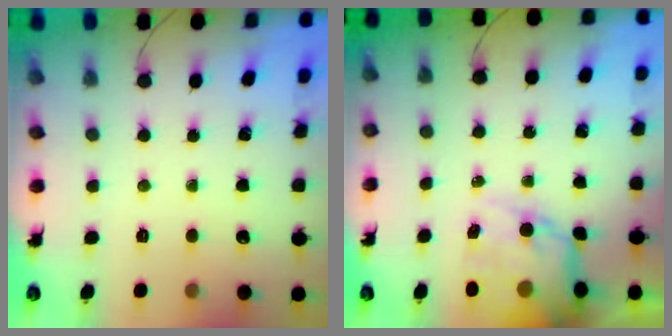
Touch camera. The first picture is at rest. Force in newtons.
{"total": 12.5, "press": 12.0, "slide": 3.5}